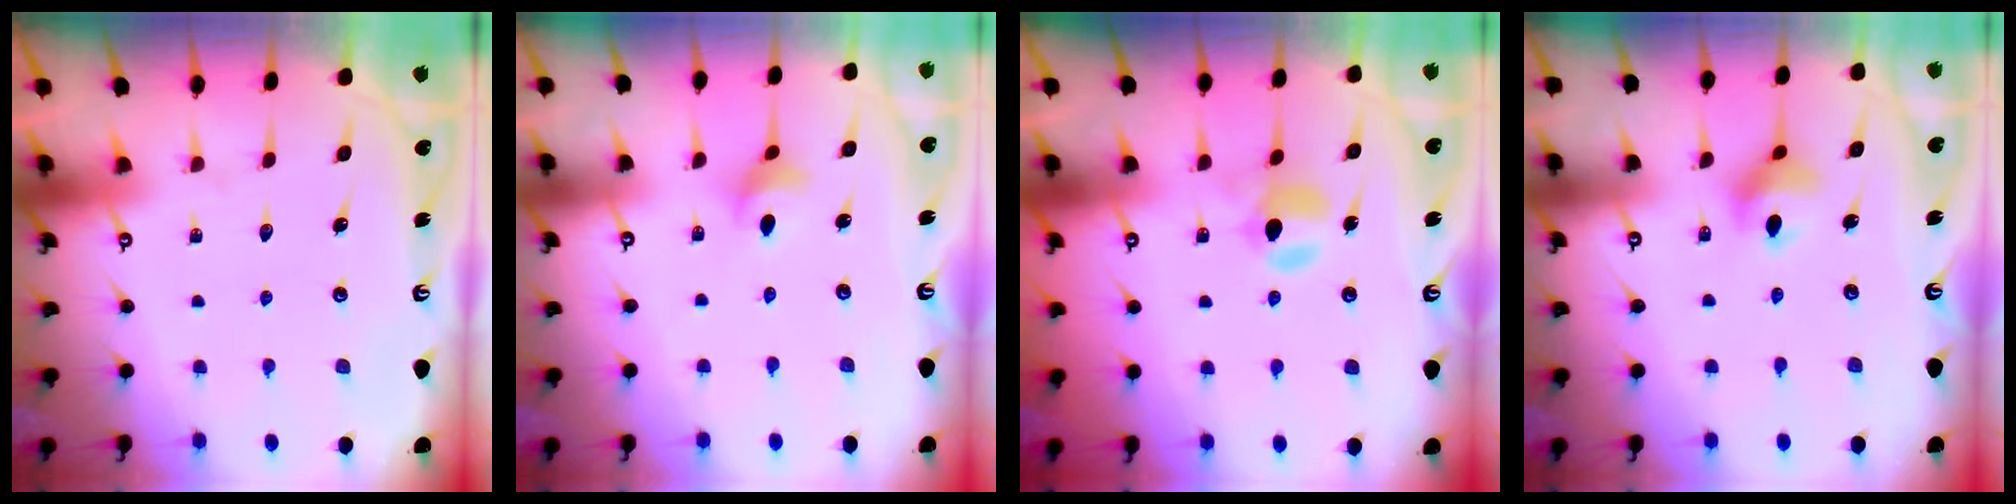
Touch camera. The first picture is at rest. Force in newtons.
{"total": 3.0, "press": 3.0, "slide": 0.3}
{"total": 6.7, "press": 6.6, "slide": 0.9}
{"total": 7.5, "press": 7.0, "slide": 2.6}